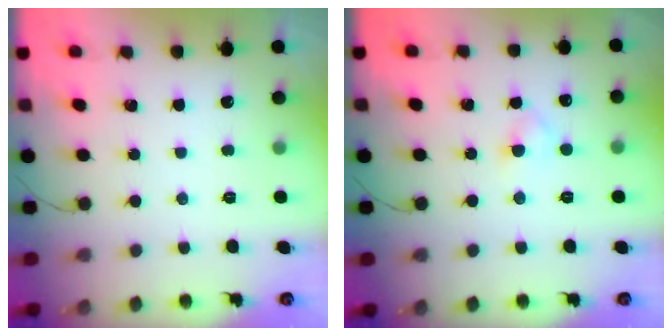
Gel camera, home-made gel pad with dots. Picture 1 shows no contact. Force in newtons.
{"total": 2.8, "press": 2.5, "slide": 1.2}